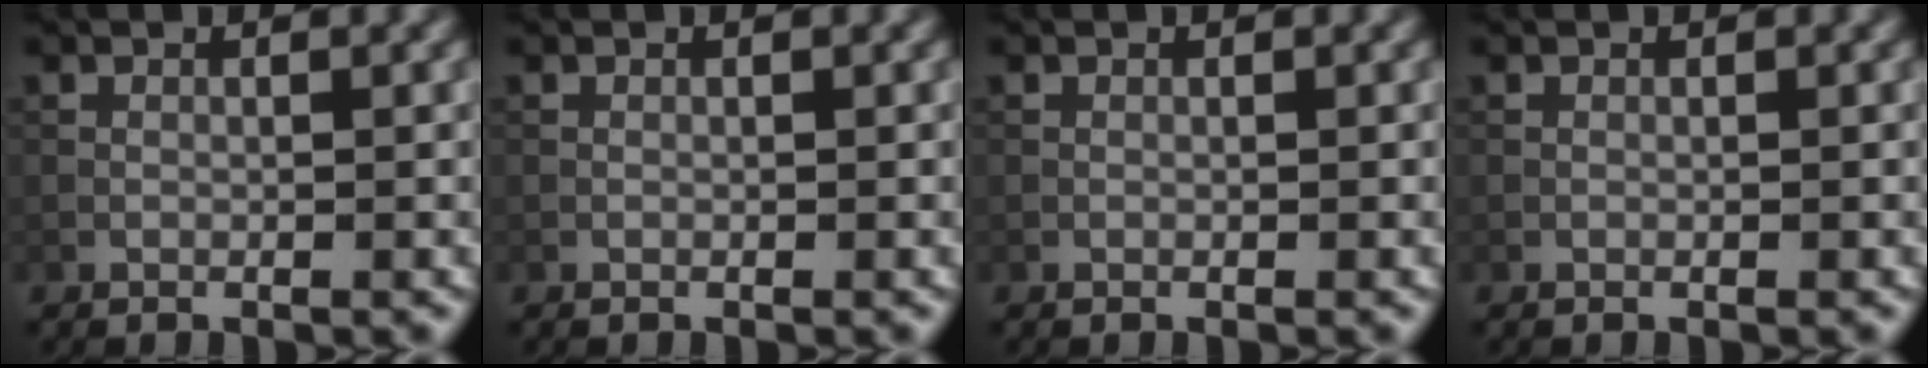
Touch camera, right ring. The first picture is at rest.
{"total": 0.0}
{"total": 0.0}
{"total": 0.0}